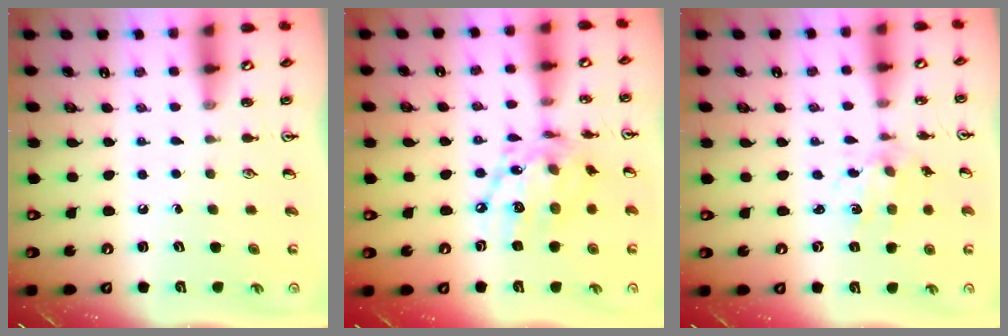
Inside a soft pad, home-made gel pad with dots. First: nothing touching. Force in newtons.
{"total": 15.0, "press": 15.0, "slide": 0.8}
{"total": 2.9, "press": 2.8, "slide": 0.9}